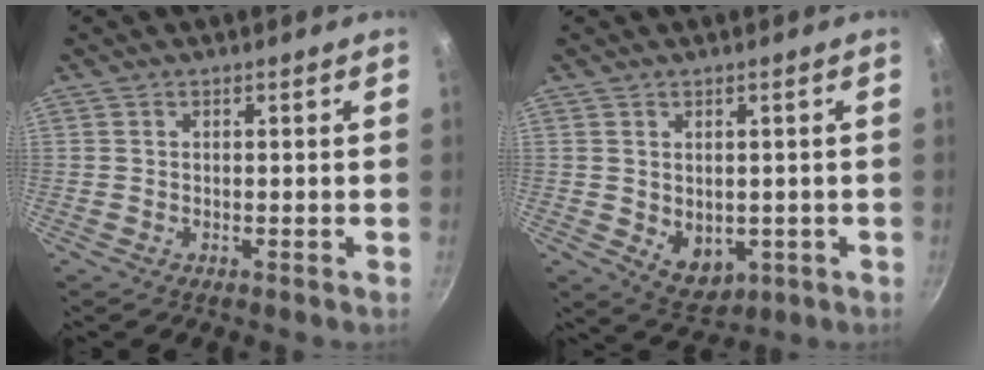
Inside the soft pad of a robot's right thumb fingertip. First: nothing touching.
{"total": 6.3, "force": [-0.3, 4.7, 4.2], "torque": [-0.044, -0.012, 0.013]}